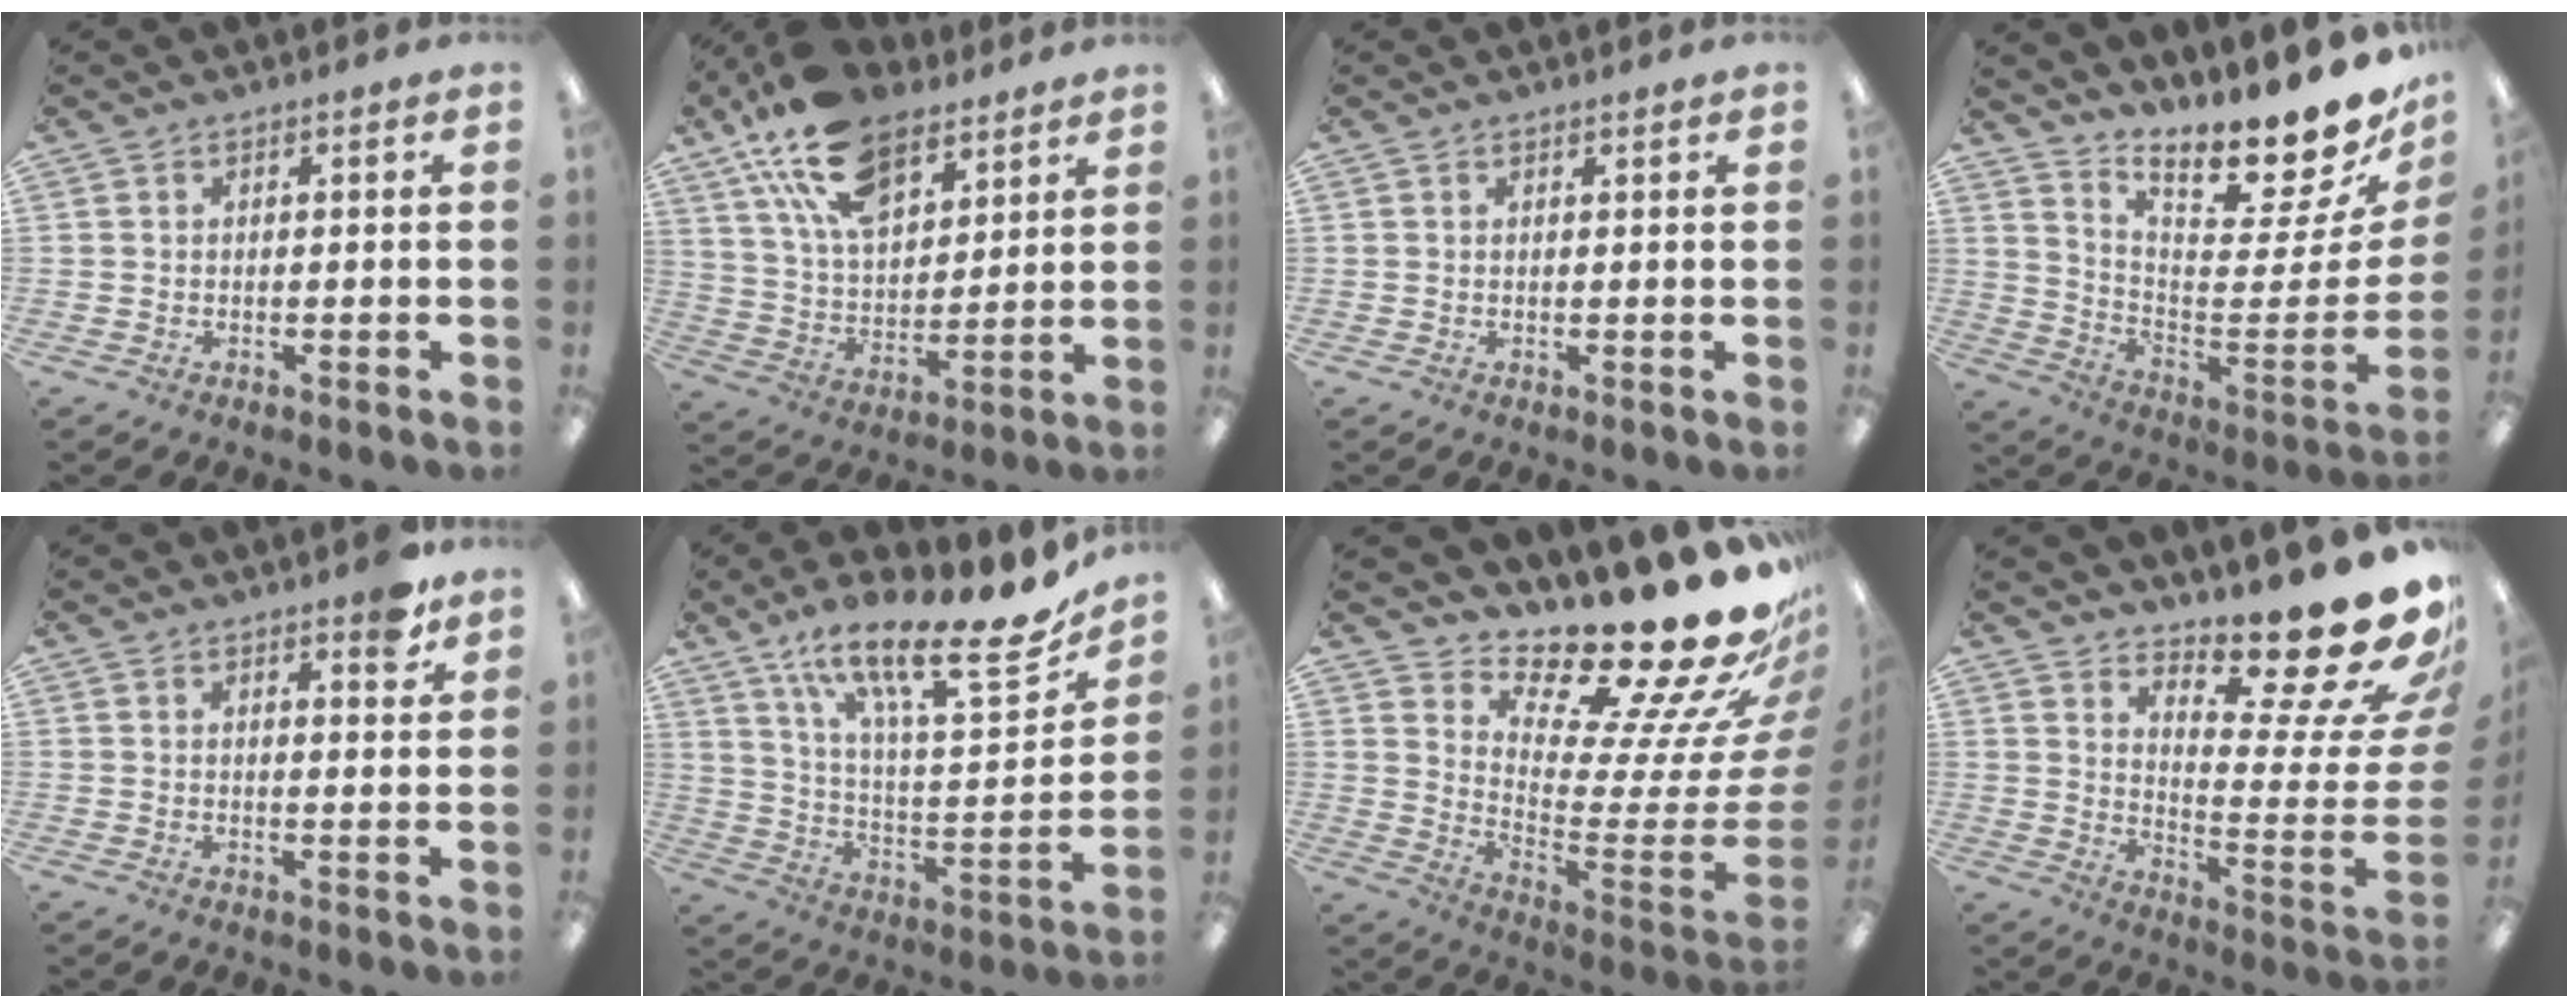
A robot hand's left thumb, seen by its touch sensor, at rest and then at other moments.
{"total": 18.3, "force": [11.7, 9.6, 10.3], "torque": [-0.194, -0.046, 0.214]}
{"total": 0.6, "force": [0.6, 0.1, 0.1], "torque": [0.005, -0.003, 0.008]}
{"total": 16.2, "force": [14.0, 1.8, 7.8], "torque": [-0.085, -0.140, 0.214]}
{"total": 4.3, "force": [3.4, 1.2, 2.5], "torque": [-0.024, -0.018, 0.053]}
{"total": 22.2, "force": [15.9, 5.7, 14.5], "torque": [-0.220, -0.107, 0.257]}
{"total": 26.5, "force": [21.3, 6.5, 14.5], "torque": [-0.159, -0.196, 0.360]}
{"total": 20.4, "force": [16.8, 3.8, 10.9], "torque": [-0.126, -0.151, 0.264]}